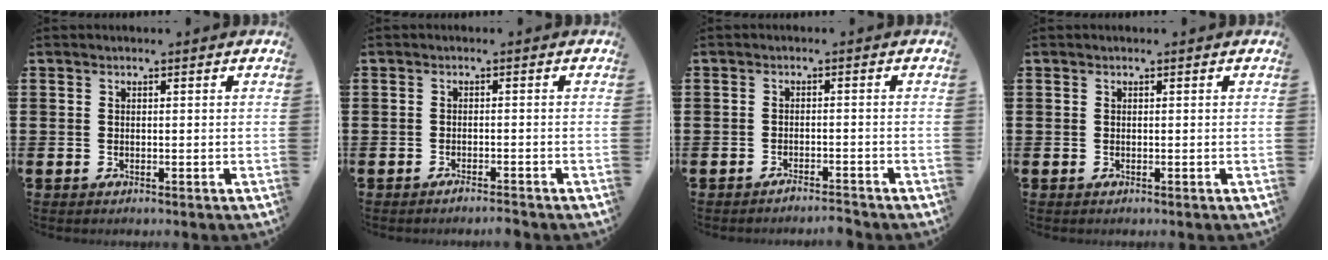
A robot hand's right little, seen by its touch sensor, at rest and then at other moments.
{"total": 1.2, "force": [-1.2, 0.0, 0.5], "torque": [-0.008, -0.001, -0.022]}
{"total": 1.8, "force": [-1.8, -0.1, 0.2], "torque": [-0.005, 0.003, -0.035]}
{"total": 0.0}